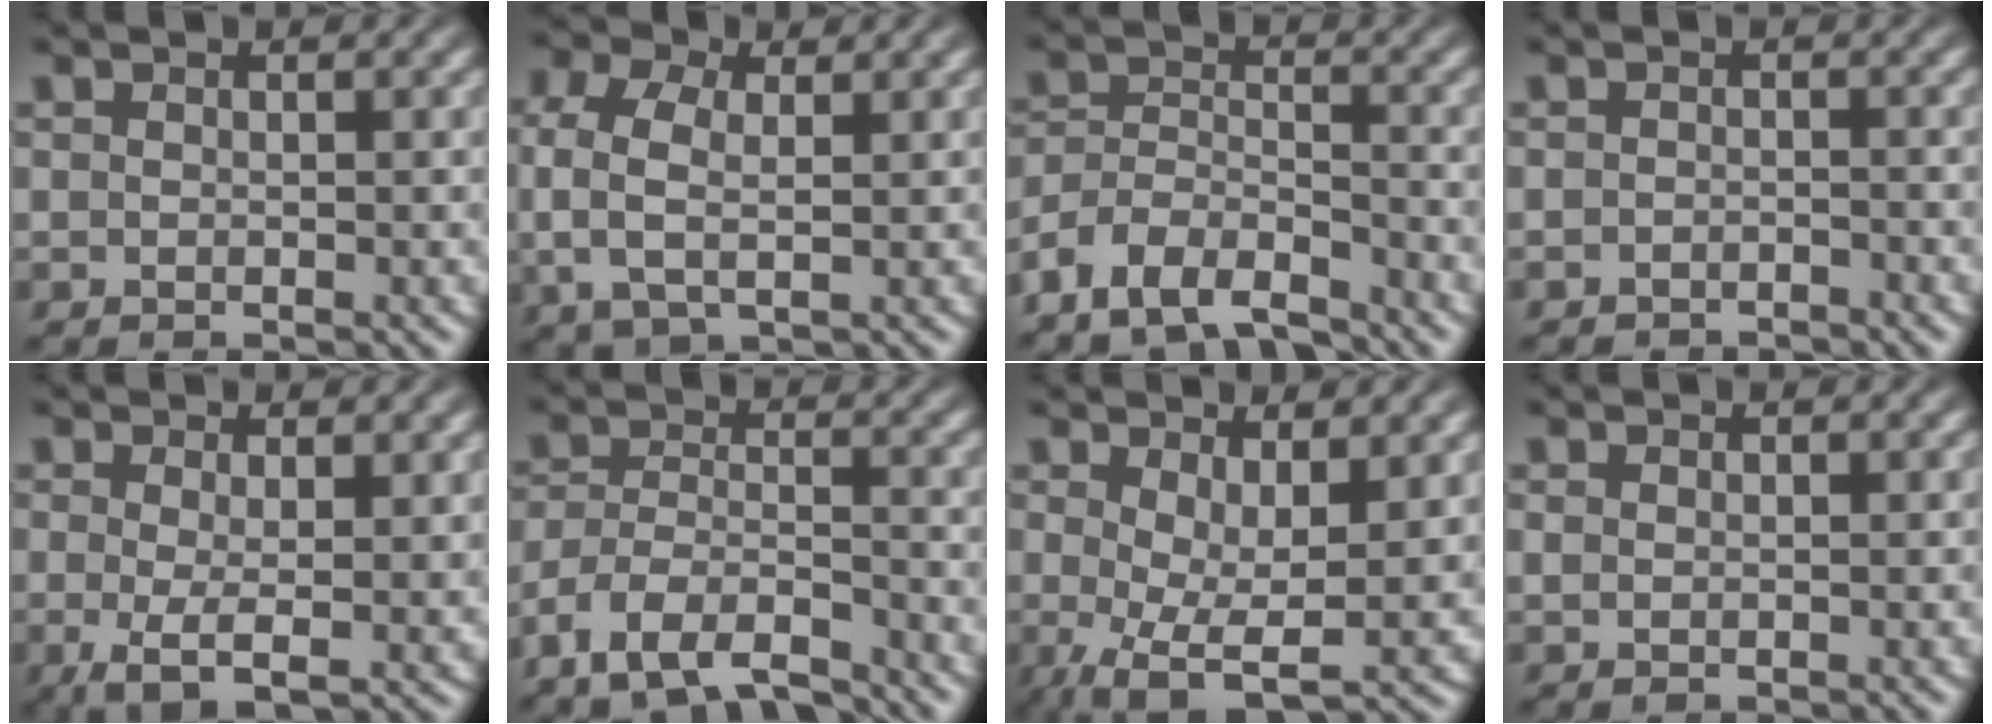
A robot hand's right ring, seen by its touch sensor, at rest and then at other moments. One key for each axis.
{"total": 4.9, "fx": 1.1, "fy": 3.2, "fz": 3.5, "tx": -0.080, "ty": -0.003, "tz": 0.020}
{"total": 9.0, "fx": -5.2, "fy": 6.9, "fz": 2.5, "tx": -0.074, "ty": -0.032, "tz": -0.097}
{"total": 1.6, "fx": -1.6, "fy": -0.2, "fz": -0.3, "tx": 0.014, "ty": -0.006, "tz": -0.025}
{"total": 4.0, "fx": -1.0, "fy": 1.3, "fz": 3.7, "tx": -0.069, "ty": -0.030, "tz": -0.001}
{"total": 7.2, "fx": -4.6, "fy": 4.6, "fz": 3.0, "tx": -0.076, "ty": -0.037, "tz": -0.071}
{"total": 5.8, "fx": -1.5, "fy": 2.7, "fz": 4.9, "tx": -0.091, "ty": -0.043, "tz": -0.004}
{"total": 0.5, "fx": 0.3, "fy": -0.3, "fz": 0.3, "tx": 0.002, "ty": -0.002, "tz": 0.012}